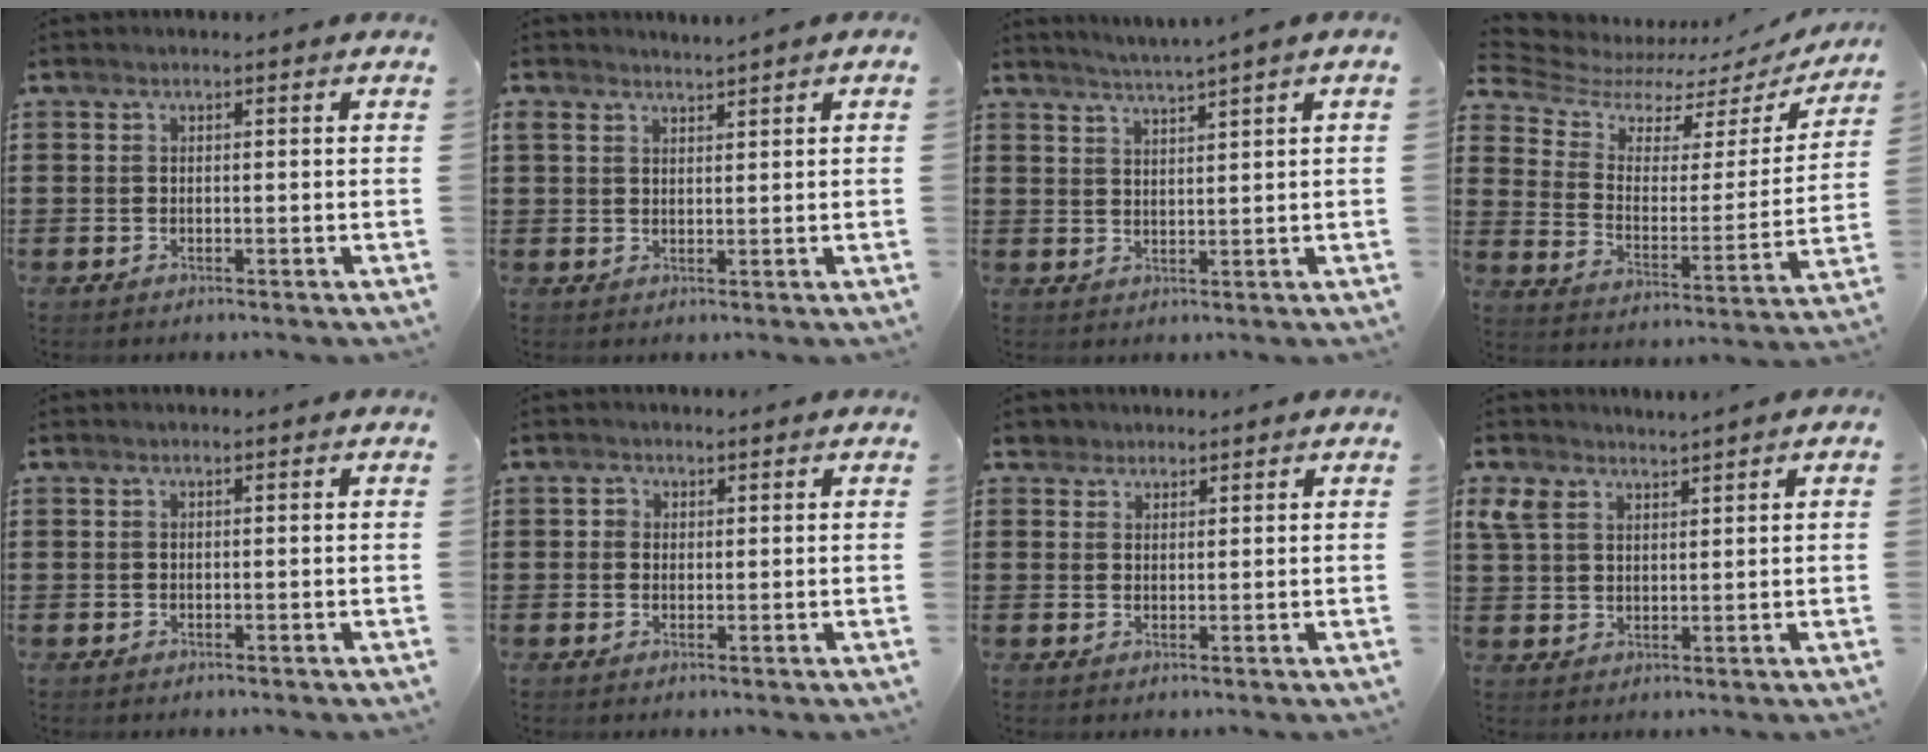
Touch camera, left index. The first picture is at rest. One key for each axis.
{"total": 1.6, "fx": 1.6, "fy": 0.2, "fz": 0.2, "tx": -0.009, "ty": 0.002, "tz": 0.032}
{"total": 2.2, "fx": 1.9, "fy": -0.8, "fz": 0.7, "tx": -0.017, "ty": -0.011, "tz": 0.034}
{"total": 6.3, "fx": 5.1, "fy": 3.0, "fz": 2.0, "tx": -0.073, "ty": -0.034, "tz": 0.087}
{"total": 0.0}
{"total": 1.3, "fx": 0.4, "fy": 1.2, "fz": 0.2, "tx": -0.009, "ty": 0.006, "tz": 0.006}
{"total": 2.0, "fx": 1.6, "fy": 1.1, "fz": 0.0, "tx": -0.008, "ty": 0.007, "tz": 0.032}
{"total": 3.8, "fx": 2.8, "fy": 2.0, "fz": 1.6, "tx": -0.044, "ty": 0.008, "tz": 0.053}